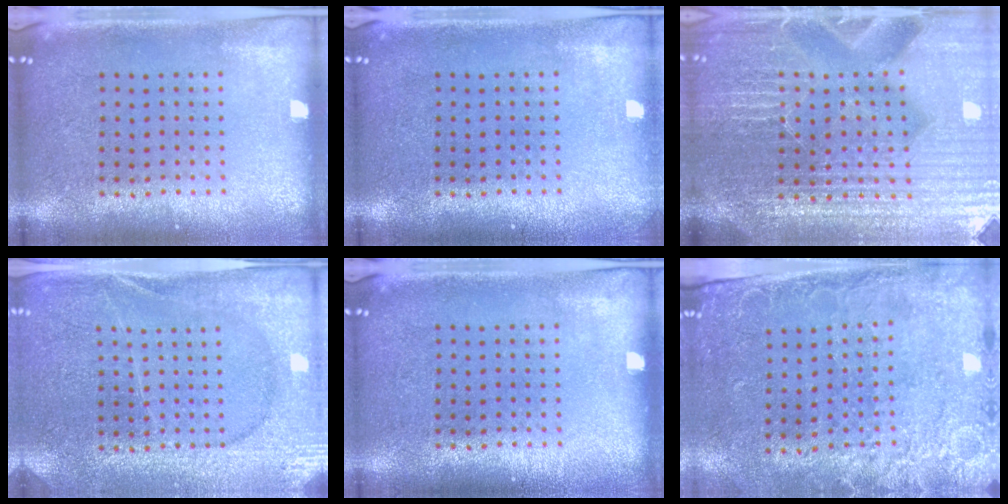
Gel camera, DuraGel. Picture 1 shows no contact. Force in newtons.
{"total": 0.7, "press": 0.7, "slide": 0.0}
{"total": 5.7, "press": 5.2, "slide": 2.3}
{"total": 3.0, "press": 2.9, "slide": 0.4}
{"total": 0.0}
{"total": 2.7, "press": 2.2, "slide": 1.5}